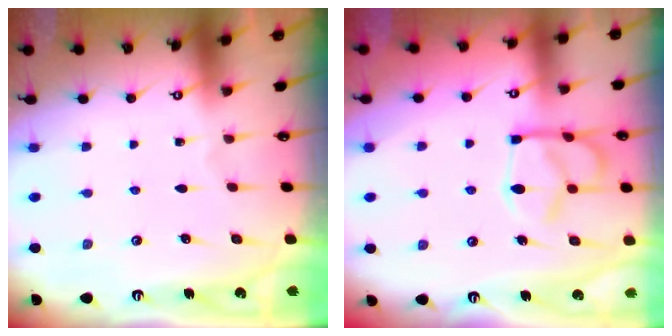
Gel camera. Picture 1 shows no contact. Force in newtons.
{"total": 8.4, "press": 8.3, "slide": 1.3}